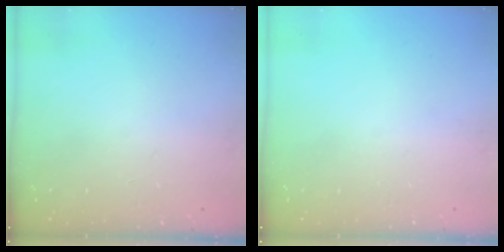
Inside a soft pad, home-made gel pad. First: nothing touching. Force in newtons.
{"total": 0.0}